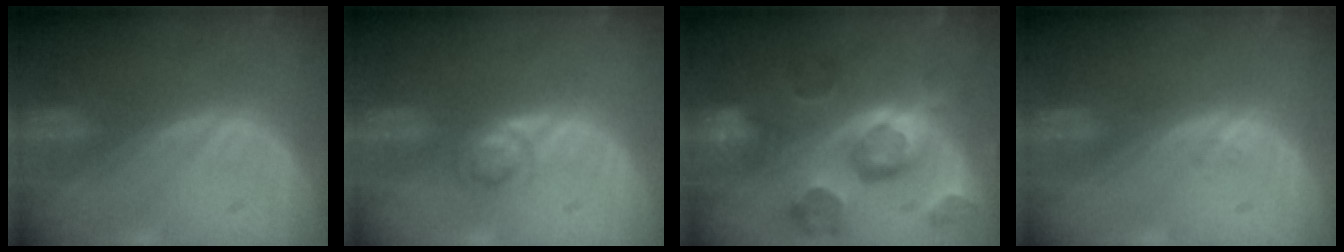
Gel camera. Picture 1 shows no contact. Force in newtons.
{"total": 2.7, "press": 2.7, "slide": 0.2}
{"total": 11.3, "press": 10.0, "slide": 5.3}
{"total": 0.7, "press": 0.7, "slide": 0.1}